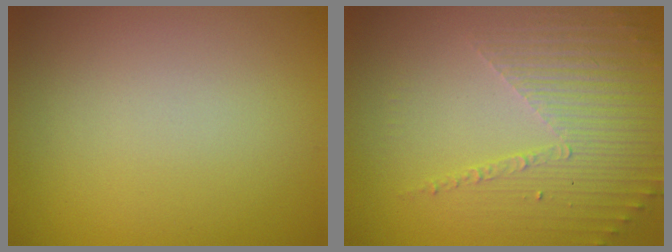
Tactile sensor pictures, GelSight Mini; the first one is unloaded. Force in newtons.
{"total": 5.3, "press": 3.3, "slide": 4.2}